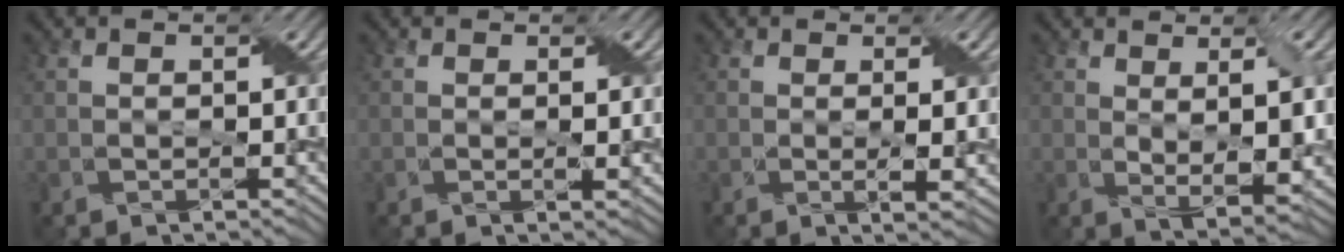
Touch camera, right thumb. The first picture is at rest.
{"total": 1.6, "force": [0.2, 0.1, 1.6], "torque": [-0.030, 0.001, 0.002]}
{"total": 3.1, "force": [0.3, 0.5, 3.1], "torque": [-0.057, 0.001, 0.006]}
{"total": 5.5, "force": [1.4, 1.4, 5.1], "torque": [-0.092, -0.009, 0.030]}